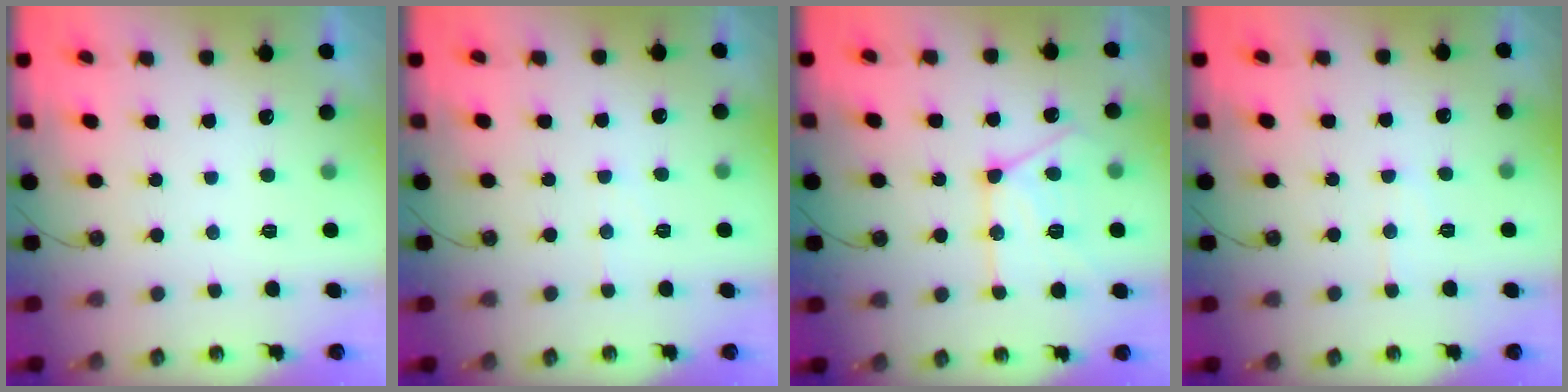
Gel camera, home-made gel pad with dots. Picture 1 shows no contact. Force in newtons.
{"total": 5.2, "press": 5.2, "slide": 0.8}
{"total": 16.1, "press": 16.1, "slide": 1.4}
{"total": 5.4, "press": 5.4, "slide": 0.7}